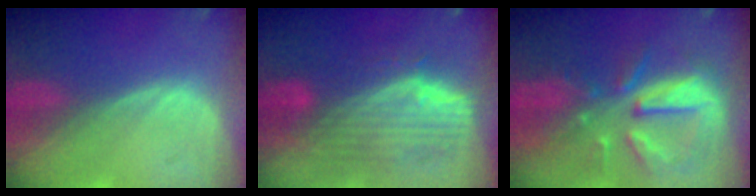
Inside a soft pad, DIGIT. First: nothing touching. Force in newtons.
{"total": 9.9, "press": 8.8, "slide": 4.5}
{"total": 10.9, "press": 9.5, "slide": 5.2}